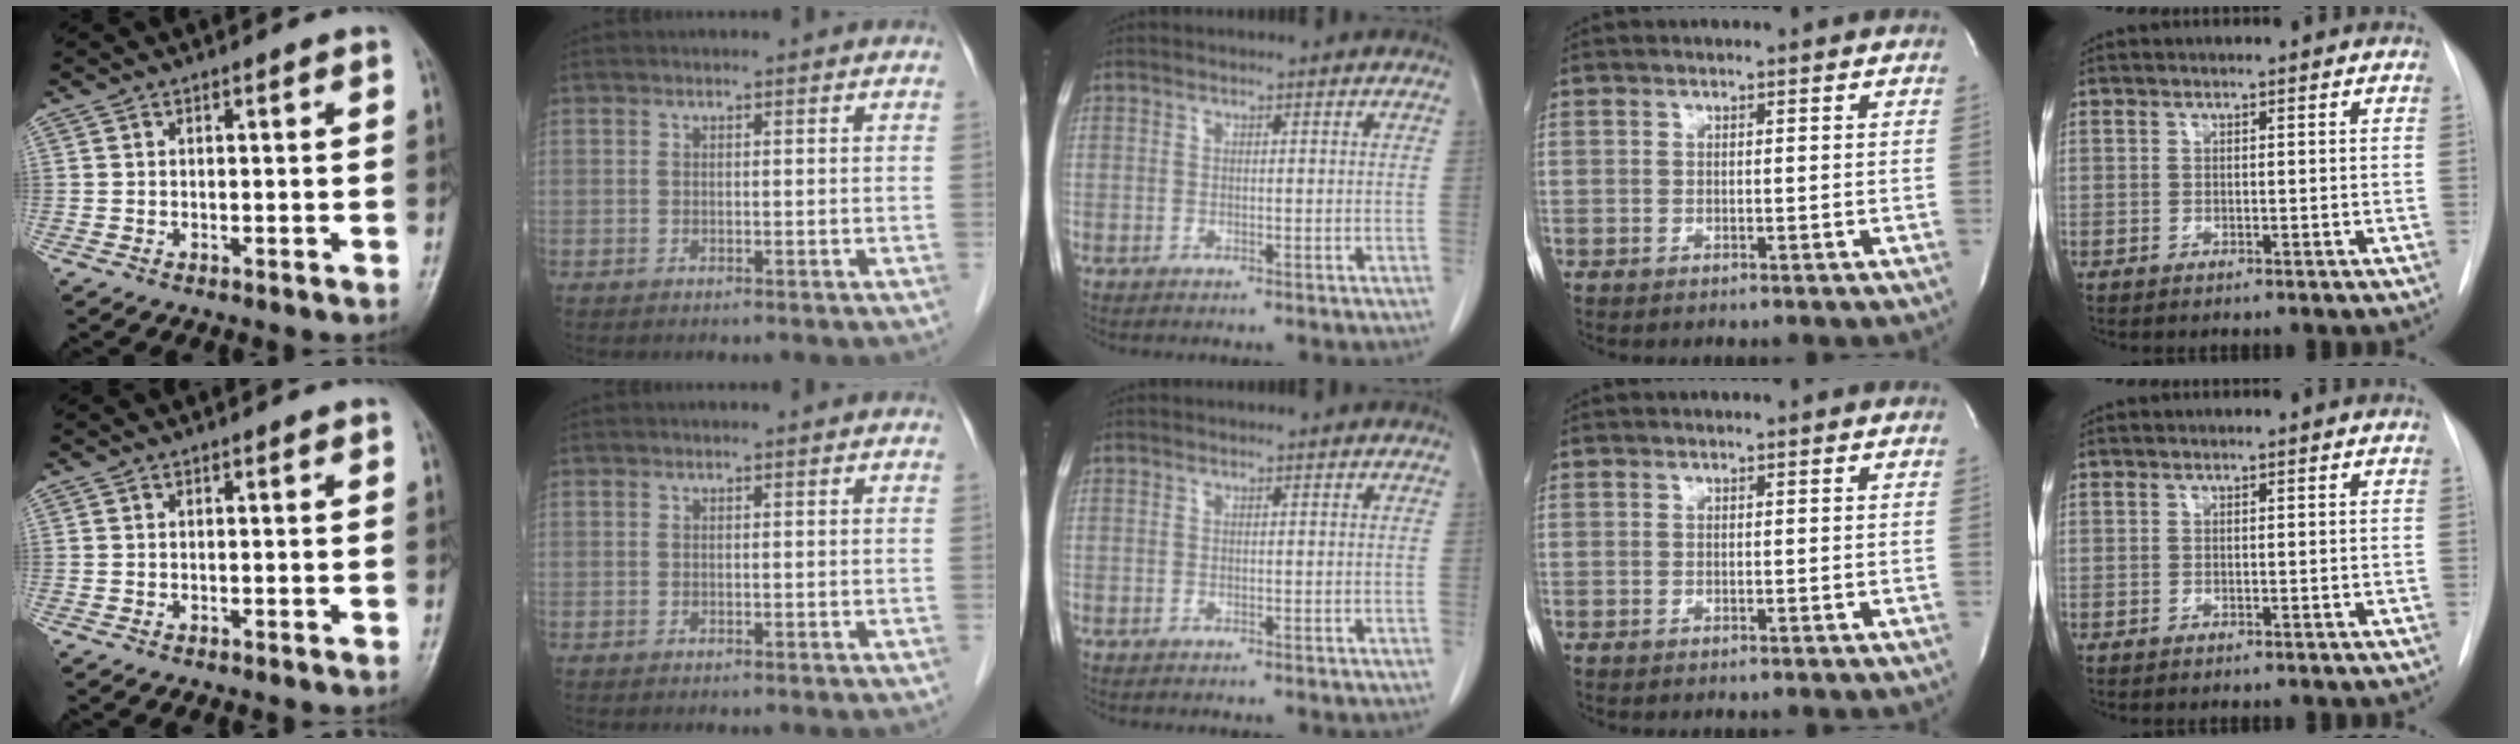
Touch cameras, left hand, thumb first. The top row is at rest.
{}